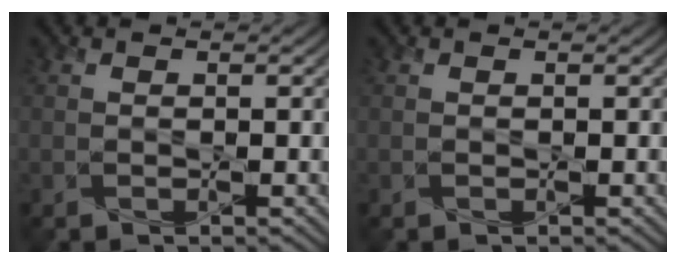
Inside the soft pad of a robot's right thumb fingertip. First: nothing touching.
{"total": 0.0}